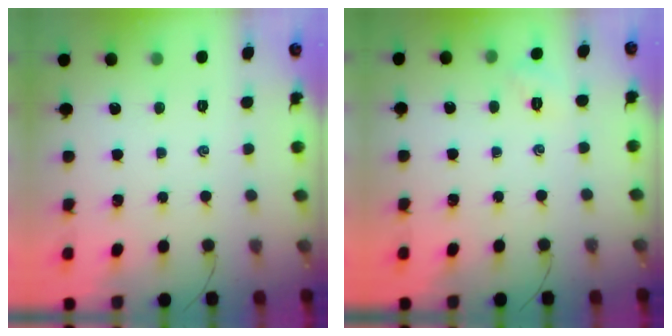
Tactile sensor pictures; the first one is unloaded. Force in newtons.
{"total": 2.2, "press": 2.2, "slide": 0.6}